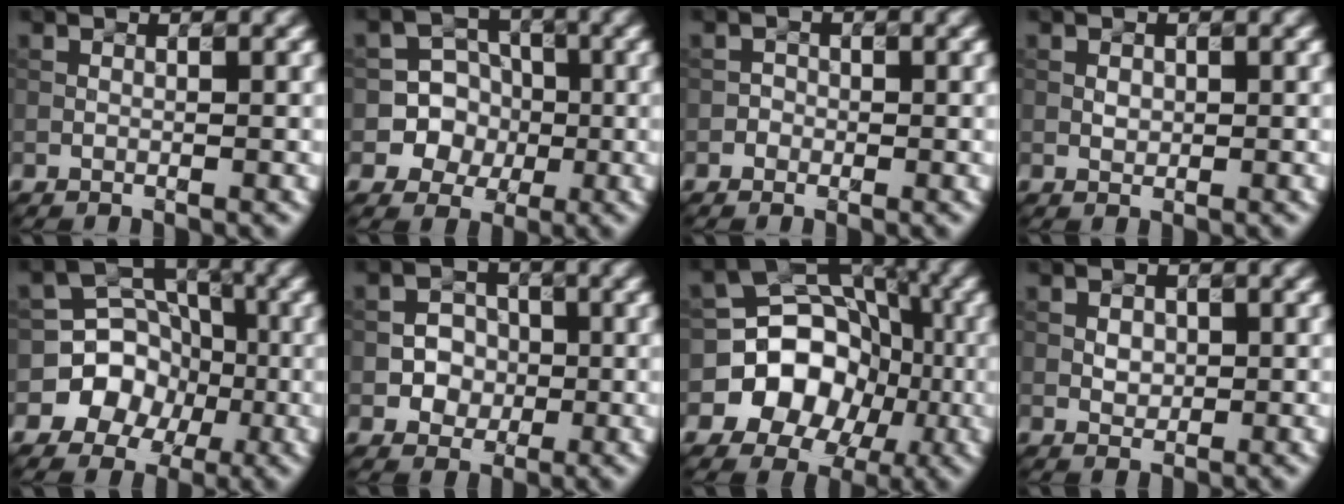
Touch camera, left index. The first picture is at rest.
{"total": 6.3, "force": [-1.3, 6.1, 1.1], "torque": [-0.002, 0.023, -0.041]}
{"total": 0.8, "force": [-0.3, 0.8, -0.1], "torque": [0.009, 0.000, -0.007]}
{"total": 0.7, "force": [0.1, 0.7, 0.3], "torque": [-0.005, 0.000, 0.003]}
{"total": 6.7, "force": [-2.3, 6.1, 1.2], "torque": [0.007, 0.013, -0.064]}
{"total": 2.8, "force": [-0.5, 2.5, 1.0], "torque": [0.000, -0.002, -0.017]}
{"total": 9.9, "force": [-2.6, 8.8, 3.7], "torque": [-0.046, 0.013, -0.073]}
{"total": 1.3, "force": [0.1, 1.1, 0.7], "torque": [-0.012, 0.000, 0.003]}